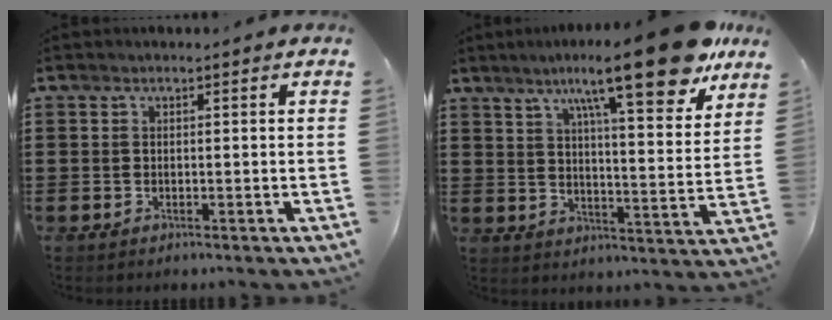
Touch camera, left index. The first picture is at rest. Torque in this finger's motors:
{"motor_torque": [2.14, 0.00, 1.05, 0.21]}